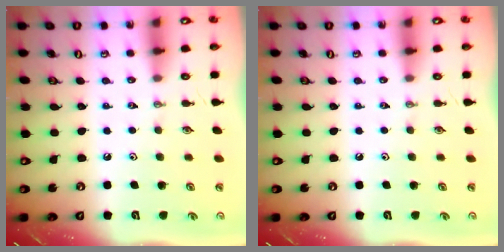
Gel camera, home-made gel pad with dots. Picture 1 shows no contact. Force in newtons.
{"total": 0.0}